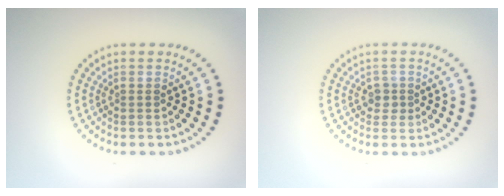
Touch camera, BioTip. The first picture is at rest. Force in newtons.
{"total": 1.4, "press": 1.2, "slide": 0.7}